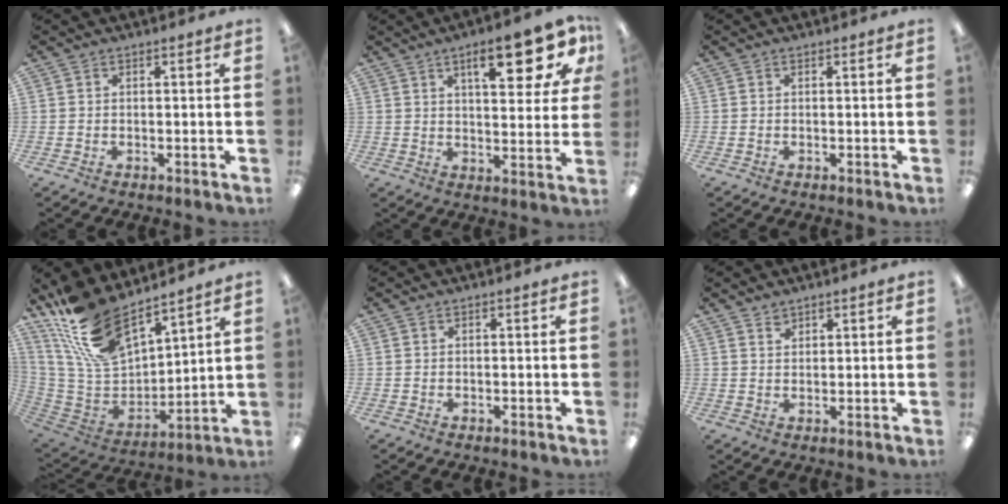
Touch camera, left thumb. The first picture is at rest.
{"total": 15.3, "force": [7.7, 5.0, 12.2], "torque": [-0.162, -0.028, 0.117]}
{"total": 0.0}
{"total": 19.1, "force": [14.6, 7.9, 9.4], "torque": [-0.218, -0.092, 0.269]}
{"total": 0.0}
{"total": 2.0, "force": [1.8, 0.9, 0.3], "torque": [0.000, -0.006, 0.033]}